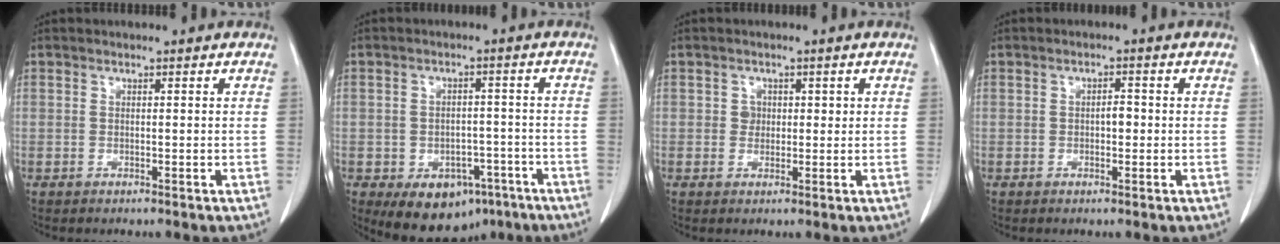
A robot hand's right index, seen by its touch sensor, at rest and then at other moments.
{"total": 9.7, "force": [-5.5, 6.5, 4.7], "torque": [-0.056, 0.013, -0.070]}
{"total": 1.9, "force": [0.4, 1.7, 0.7], "torque": [-0.006, 0.004, 0.005]}
{"total": 1.3, "force": [-0.1, 0.6, 1.1], "torque": [-0.016, 0.003, -0.002]}